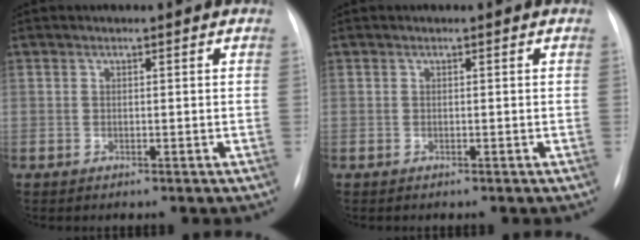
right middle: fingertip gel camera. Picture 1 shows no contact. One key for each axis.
{"total": 0.0}